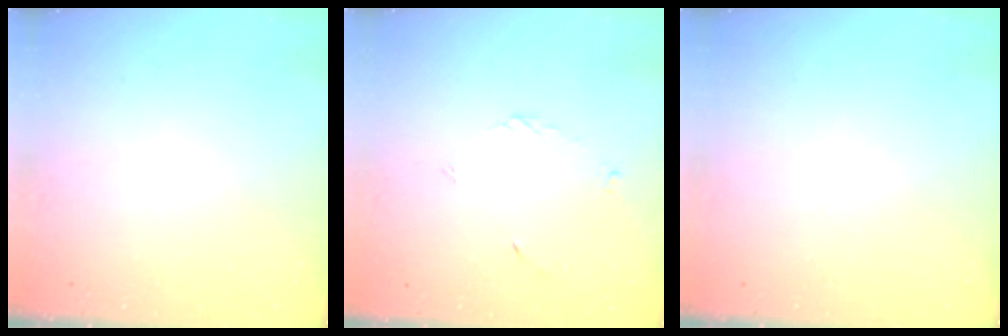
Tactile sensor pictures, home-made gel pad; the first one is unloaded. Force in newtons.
{"total": 3.5, "press": 3.4, "slide": 0.4}
{"total": 0.0}